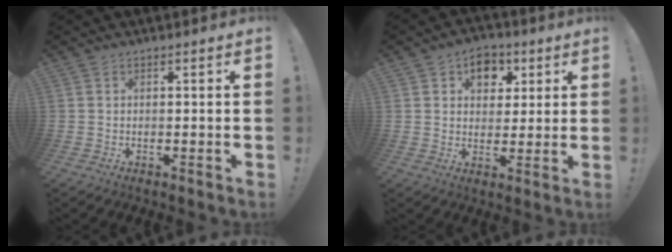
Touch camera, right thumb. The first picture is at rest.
{"total": 8.2, "force": [3.2, 6.8, 3.3], "torque": [-0.029, -0.011, 0.060]}